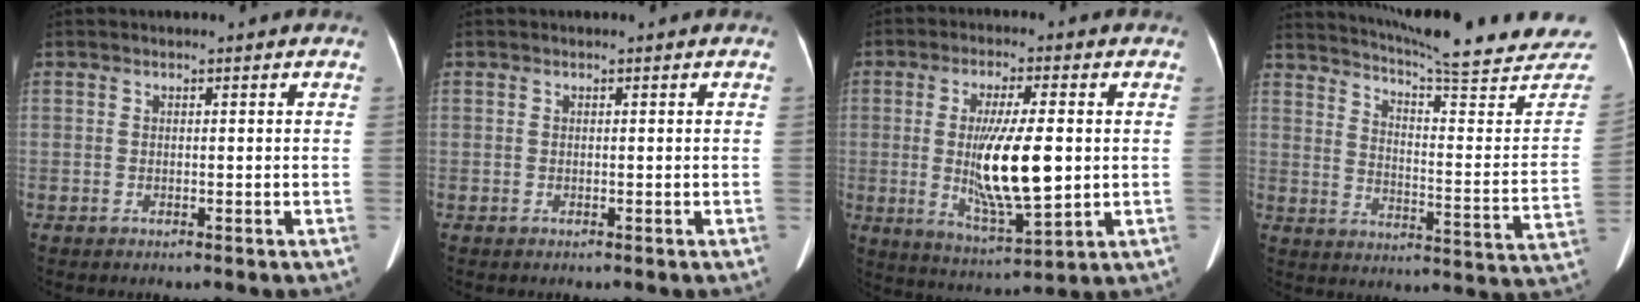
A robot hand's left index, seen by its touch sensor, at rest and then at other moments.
{"total": 0.0}
{"total": 12.3, "force": [-0.1, 2.3, 12.1], "torque": [-0.228, -0.017, 0.003]}
{"total": 25.6, "force": [23.8, 0.9, 9.4], "torque": [-0.143, -0.099, 0.296]}